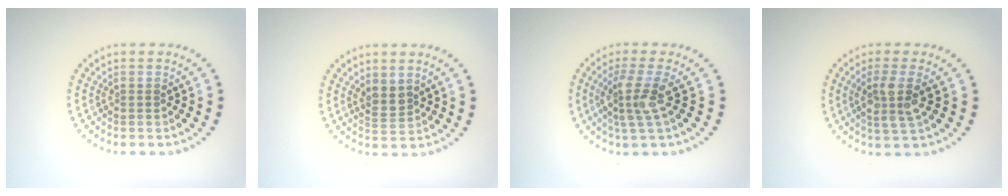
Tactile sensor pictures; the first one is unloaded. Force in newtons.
{"total": 1.8, "press": 1.5, "slide": 0.9}
{"total": 3.1, "press": 2.6, "slide": 1.8}
{"total": 3.1, "press": 2.7, "slide": 1.5}